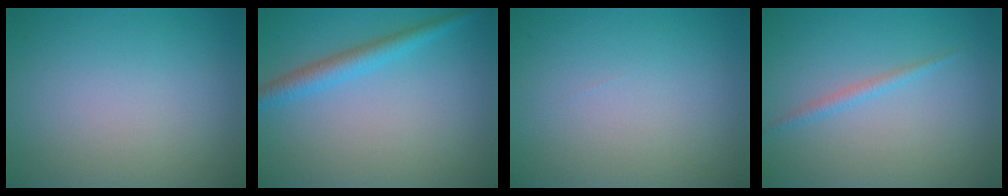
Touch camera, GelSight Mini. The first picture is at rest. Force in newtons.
{"total": 2.6, "press": 2.6, "slide": 0.1}
{"total": 0.0}
{"total": 1.1, "press": 1.1, "slide": 0.0}